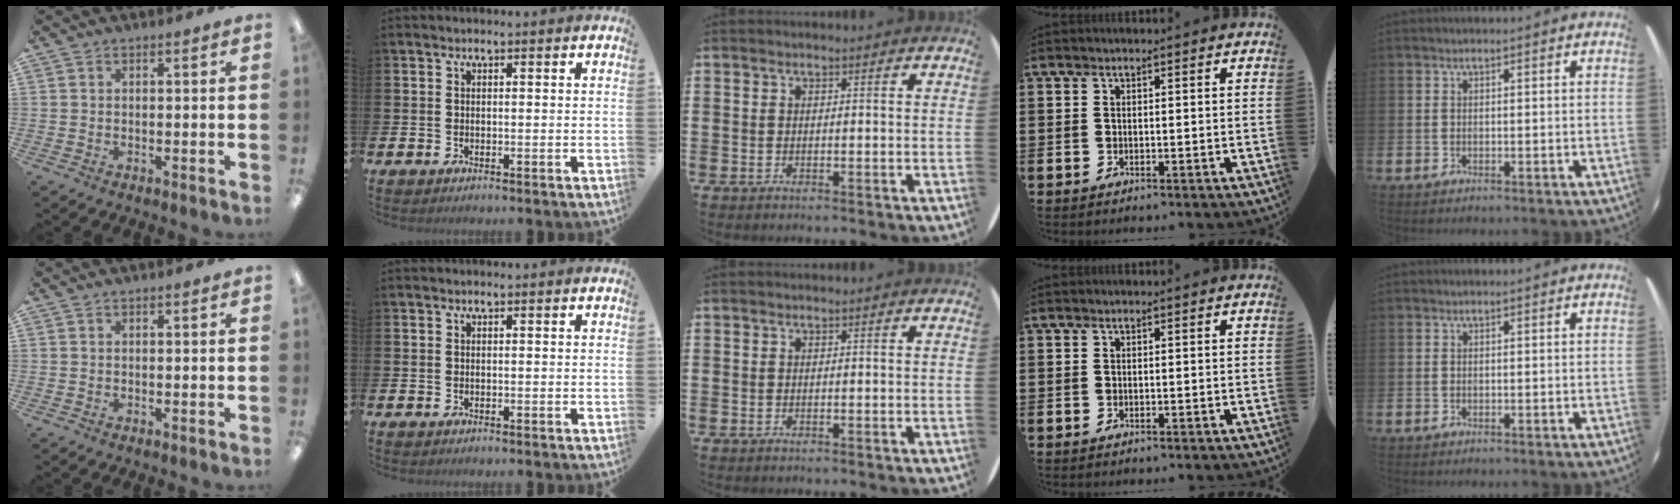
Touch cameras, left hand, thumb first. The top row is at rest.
{}